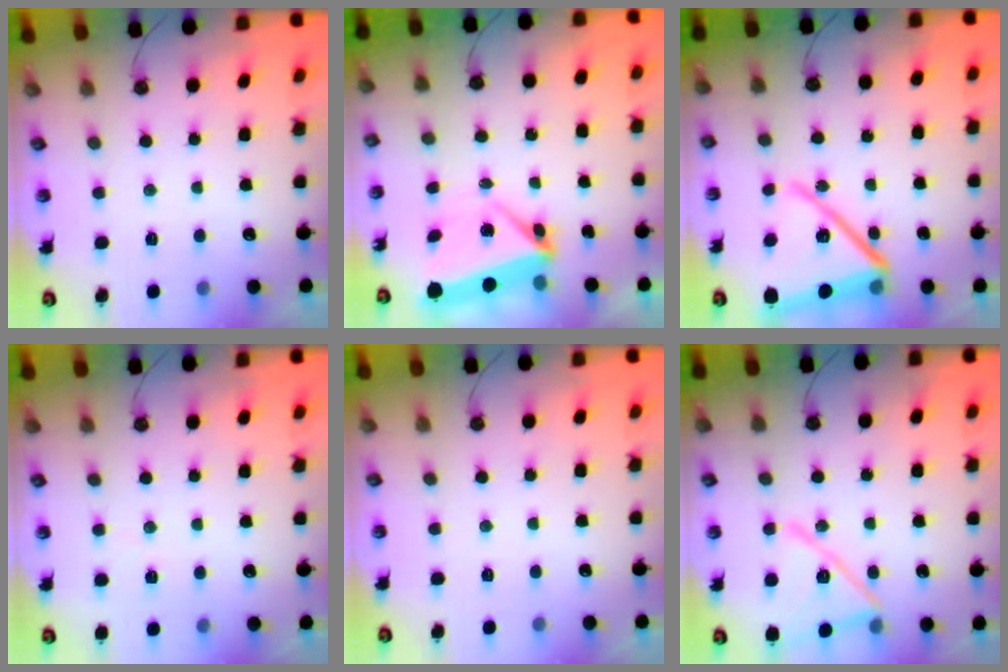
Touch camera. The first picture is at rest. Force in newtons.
{"total": 5.9, "press": 5.0, "slide": 3.1}
{"total": 19.7, "press": 19.5, "slide": 3.0}
{"total": 2.5, "press": 2.3, "slide": 0.9}
{"total": 0.0}
{"total": 16.3, "press": 16.3, "slide": 0.4}